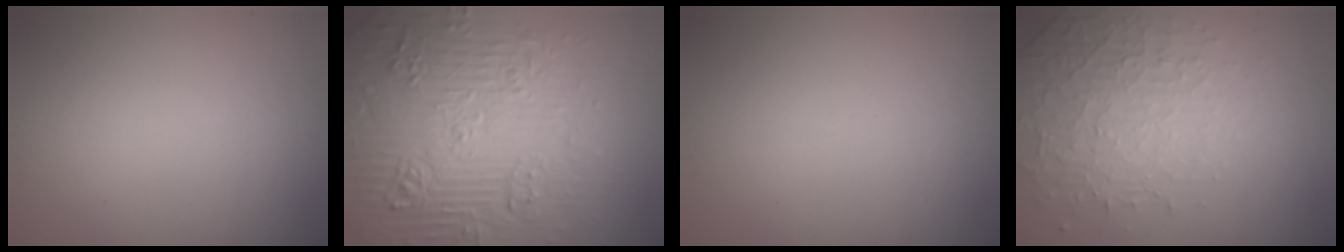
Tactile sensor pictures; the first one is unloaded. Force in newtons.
{"total": 7.9, "press": 7.6, "slide": 2.0}
{"total": 0.0}
{"total": 4.5, "press": 3.3, "slide": 3.1}